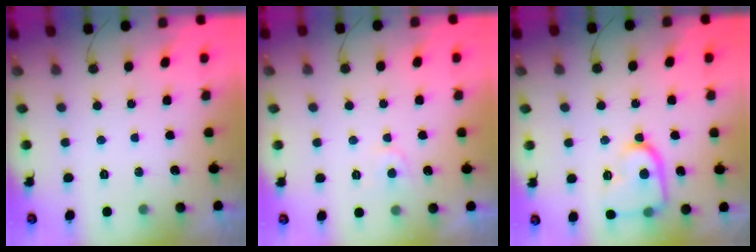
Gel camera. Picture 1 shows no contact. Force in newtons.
{"total": 6.4, "press": 6.4, "slide": 0.4}
{"total": 14.4, "press": 14.3, "slide": 1.3}